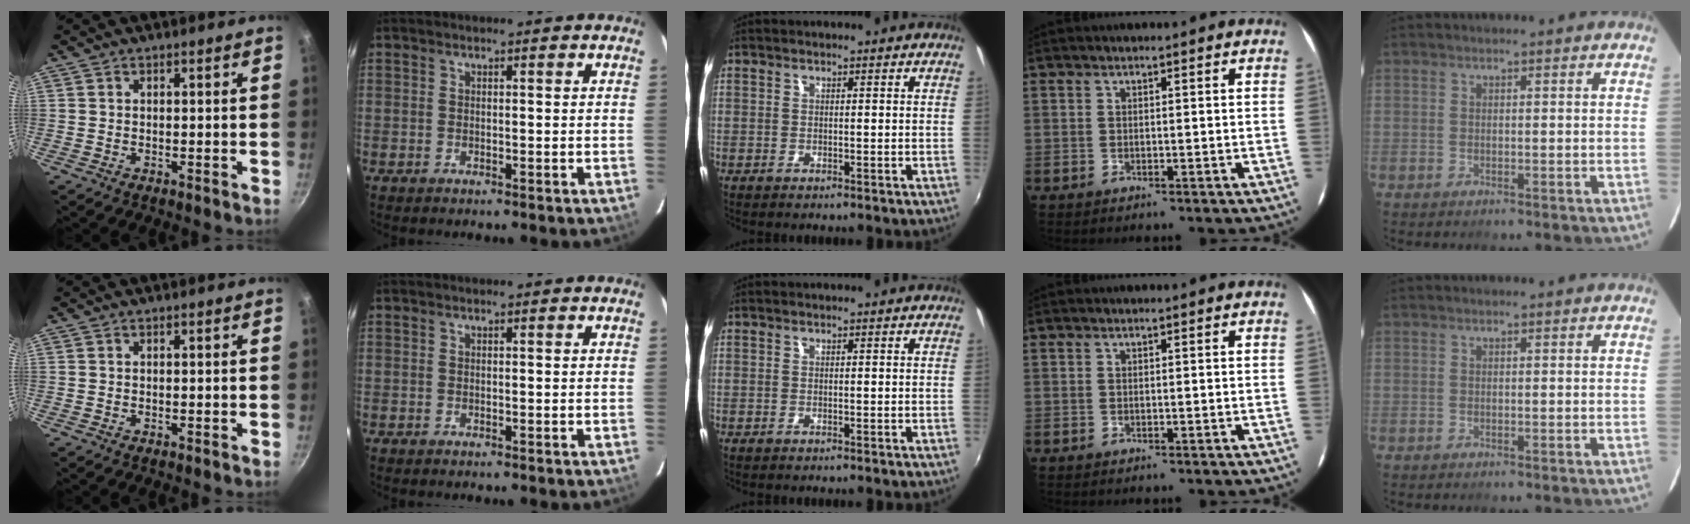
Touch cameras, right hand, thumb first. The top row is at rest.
{}